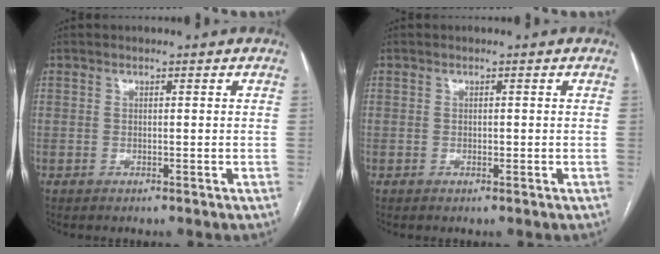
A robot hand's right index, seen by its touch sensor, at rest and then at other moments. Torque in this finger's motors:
{"motor_torque": [0.22, -0.07, 0.05, 0.02]}